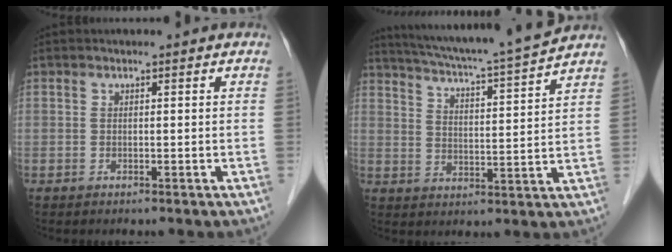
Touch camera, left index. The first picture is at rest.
{"total": 14.5, "force": [13.4, -1.5, 5.4], "torque": [-0.101, -0.017, 0.199]}